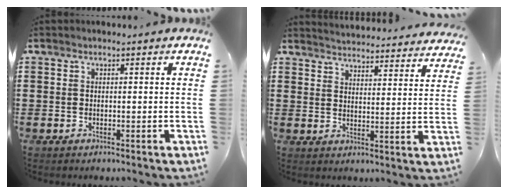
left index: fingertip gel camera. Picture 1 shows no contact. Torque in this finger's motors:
{"motor_torque": [2.14, 0.00, 0.22, 0.03]}